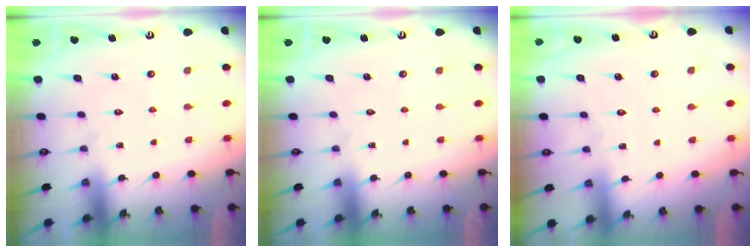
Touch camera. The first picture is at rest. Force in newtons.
{"total": 0.0}
{"total": 1.8, "press": 1.8, "slide": 0.2}